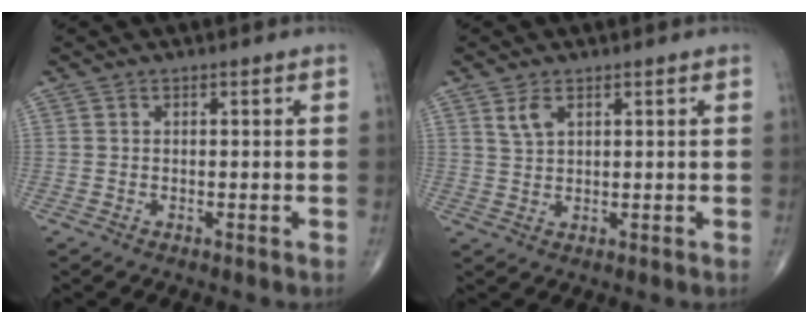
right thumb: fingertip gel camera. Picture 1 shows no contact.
{"total": 2.9, "force": [1.6, 1.4, 1.9], "torque": [-0.038, -0.004, 0.038]}